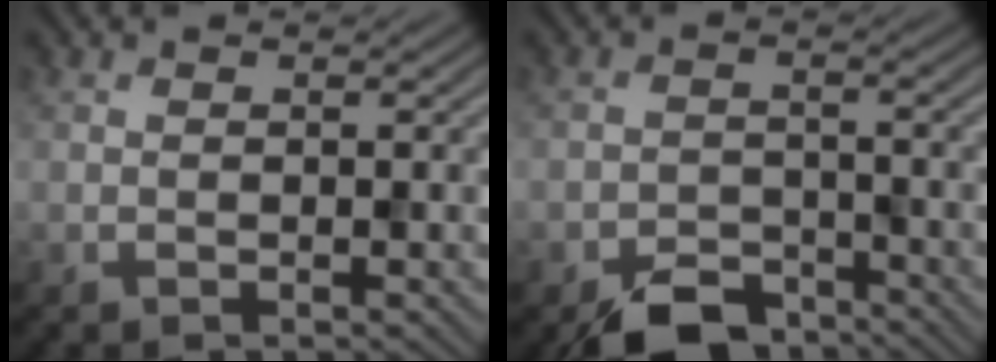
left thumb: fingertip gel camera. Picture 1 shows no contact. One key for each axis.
{"total": 5.3, "fx": -4.4, "fy": 2.2, "fz": 1.8, "tx": -0.025, "ty": -0.004, "tz": -0.081}